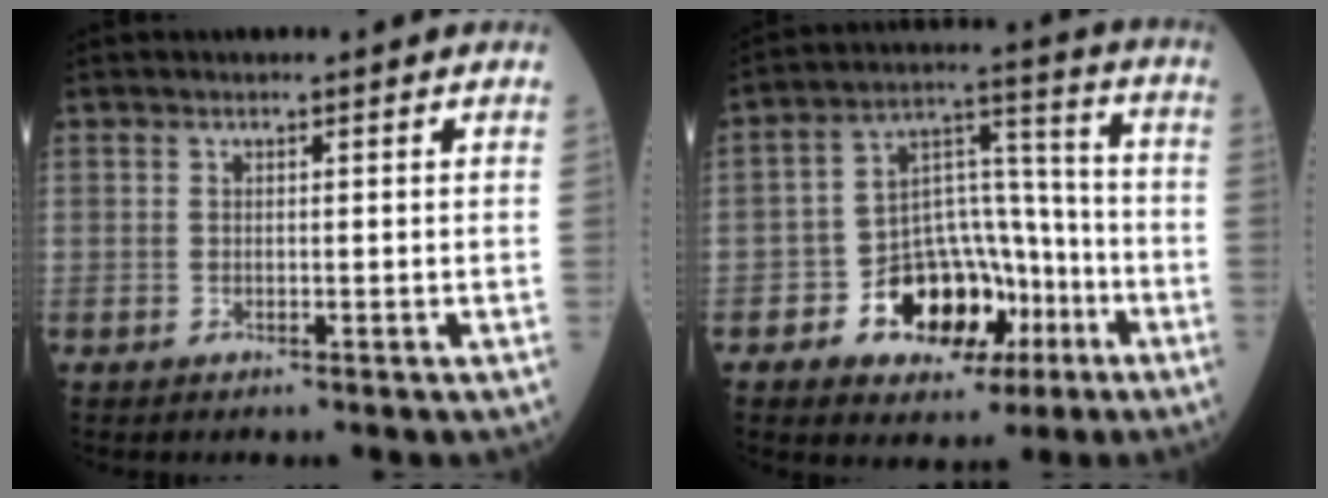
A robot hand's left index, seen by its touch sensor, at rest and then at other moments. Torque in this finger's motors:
{"motor_torque": [0.52, 0.44, 0.26, 0.06]}